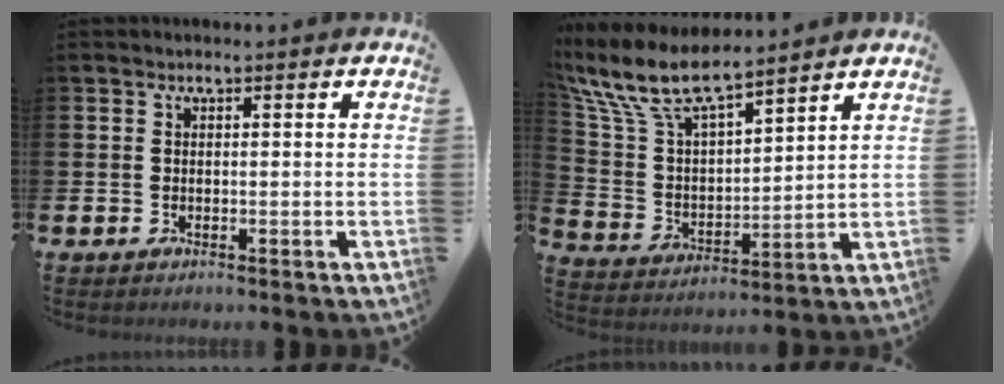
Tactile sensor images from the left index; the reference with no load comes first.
{"total": 10.1, "force": [8.7, 2.5, 4.4], "torque": [-0.127, -0.045, 0.153]}